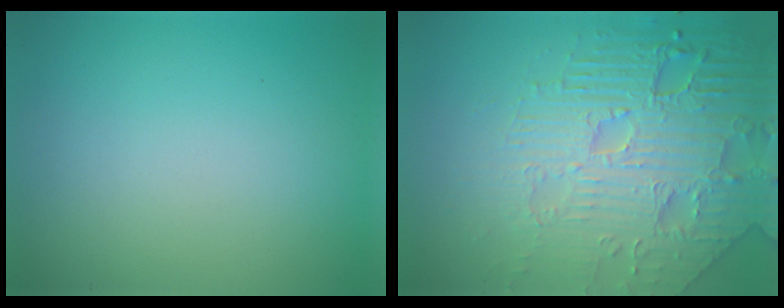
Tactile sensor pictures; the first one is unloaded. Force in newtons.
{"total": 8.4, "press": 6.4, "slide": 5.4}